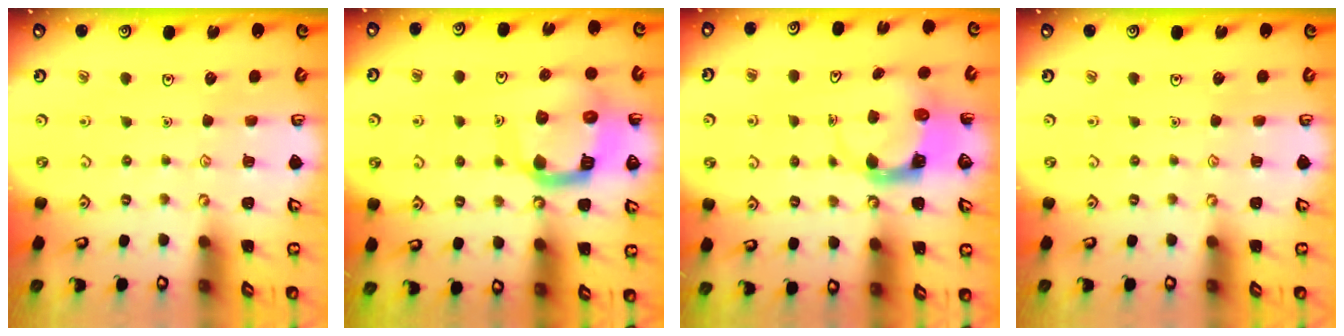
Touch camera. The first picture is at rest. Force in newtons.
{"total": 14.3, "press": 14.2, "slide": 1.8}
{"total": 3.7, "press": 3.6, "slide": 0.5}
{"total": 0.0}